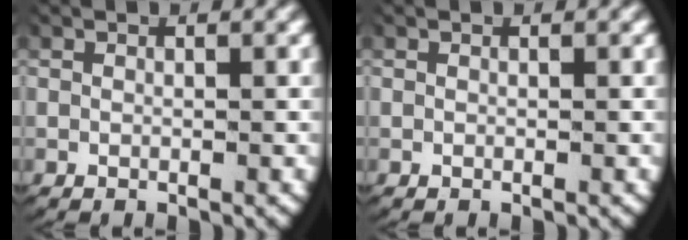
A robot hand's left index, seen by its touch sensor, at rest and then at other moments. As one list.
[{"total": 0.0}]